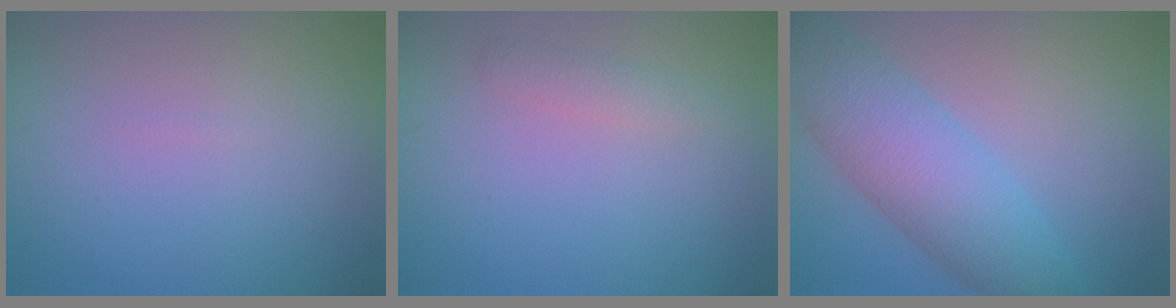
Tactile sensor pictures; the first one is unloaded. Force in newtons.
{"total": 1.3, "press": 1.3, "slide": 0.0}
{"total": 7.1, "press": 7.1, "slide": 0.2}